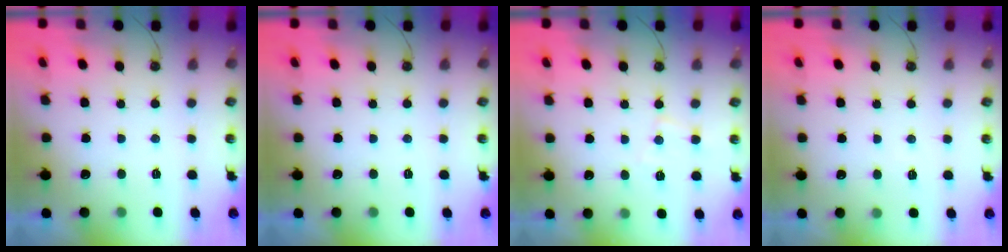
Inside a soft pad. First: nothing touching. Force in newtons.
{"total": 0.0}
{"total": 6.2, "press": 6.1, "slide": 0.8}
{"total": 3.2, "press": 3.2, "slide": 0.6}